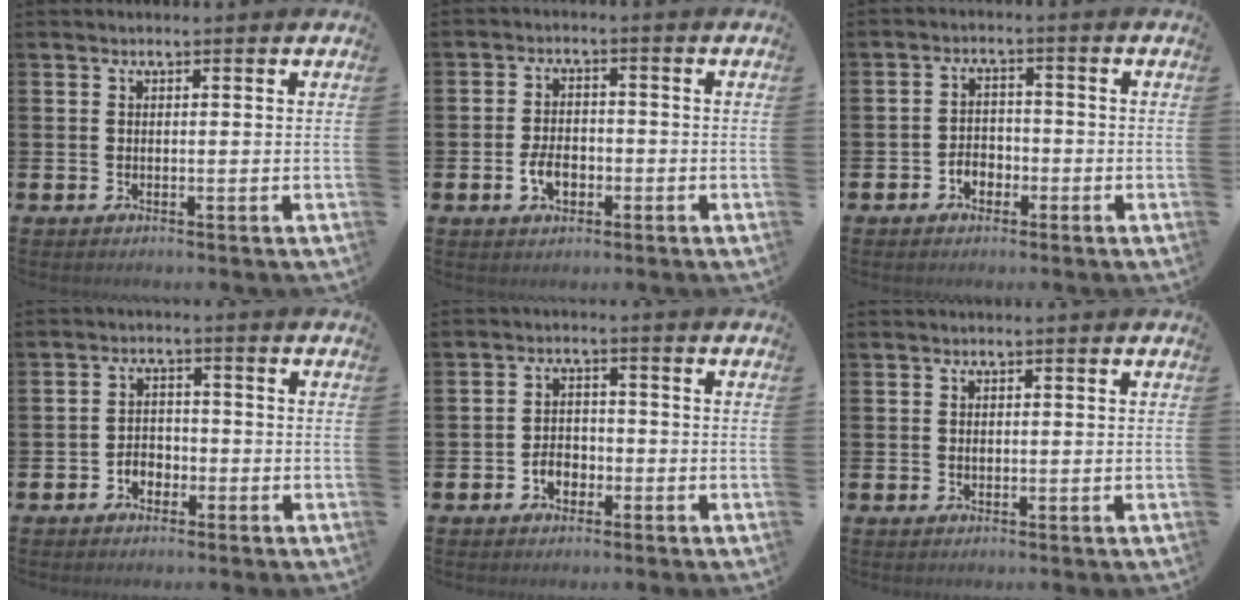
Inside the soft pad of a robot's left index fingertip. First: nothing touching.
{"total": 3.9, "force": [-1.3, 2.5, 2.7], "torque": [-0.034, -0.002, -0.027]}
{"total": 2.7, "force": [-1.5, 2.0, 1.0], "torque": [-0.016, 0.002, -0.036]}
{"total": 2.7, "force": [-1.6, 2.0, 0.9], "torque": [-0.014, 0.004, -0.038]}
{"total": 3.0, "force": [-1.4, 2.2, 1.5], "torque": [-0.015, -0.003, -0.034]}
{"total": 0.6, "force": [0.1, 0.5, 0.4], "torque": [-0.002, 0.001, -0.001]}